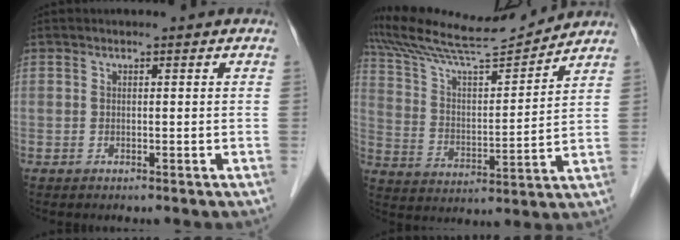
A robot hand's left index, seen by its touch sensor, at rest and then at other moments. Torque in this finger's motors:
{"motor_torque": [0.99, -1.15, 0.31, 0.07]}